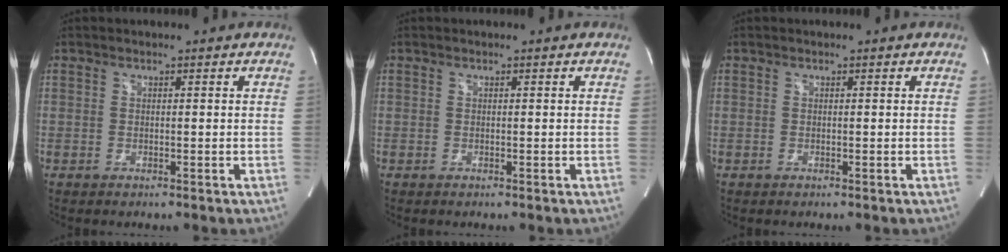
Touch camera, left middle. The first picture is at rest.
{"total": 0.0}
{"total": 0.0}